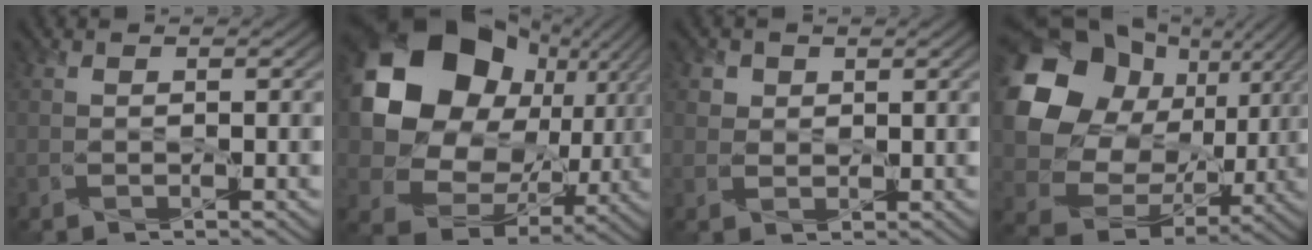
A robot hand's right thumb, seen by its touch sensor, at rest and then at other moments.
{"total": 17.9, "force": [5.3, 14.6, 8.8], "torque": [-0.195, 0.008, 0.111]}
{"total": 2.7, "force": [1.6, 2.1, -0.1], "torque": [-0.005, -0.005, 0.025]}
{"total": 16.0, "force": [5.0, 13.0, 7.9], "torque": [-0.197, 0.012, 0.096]}